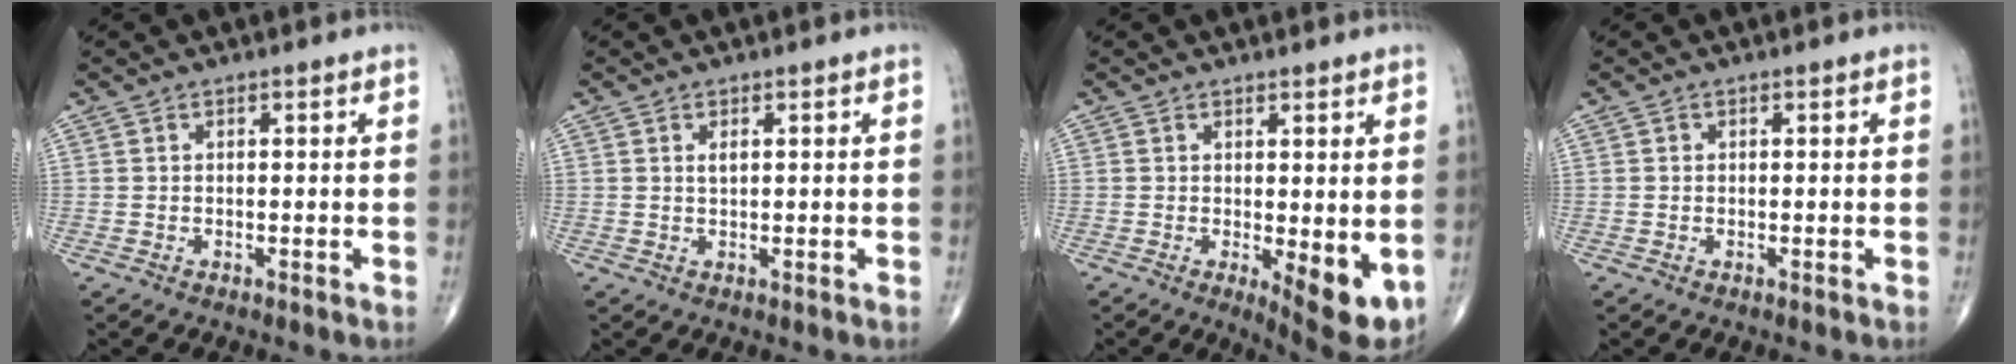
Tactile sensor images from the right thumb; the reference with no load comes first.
{"total": 1.1, "force": [0.4, 0.5, 0.9], "torque": [-0.016, 0.001, 0.008]}
{"total": 7.6, "force": [-0.9, 2.7, 7.1], "torque": [-0.089, -0.020, -0.004]}
{"total": 0.0}